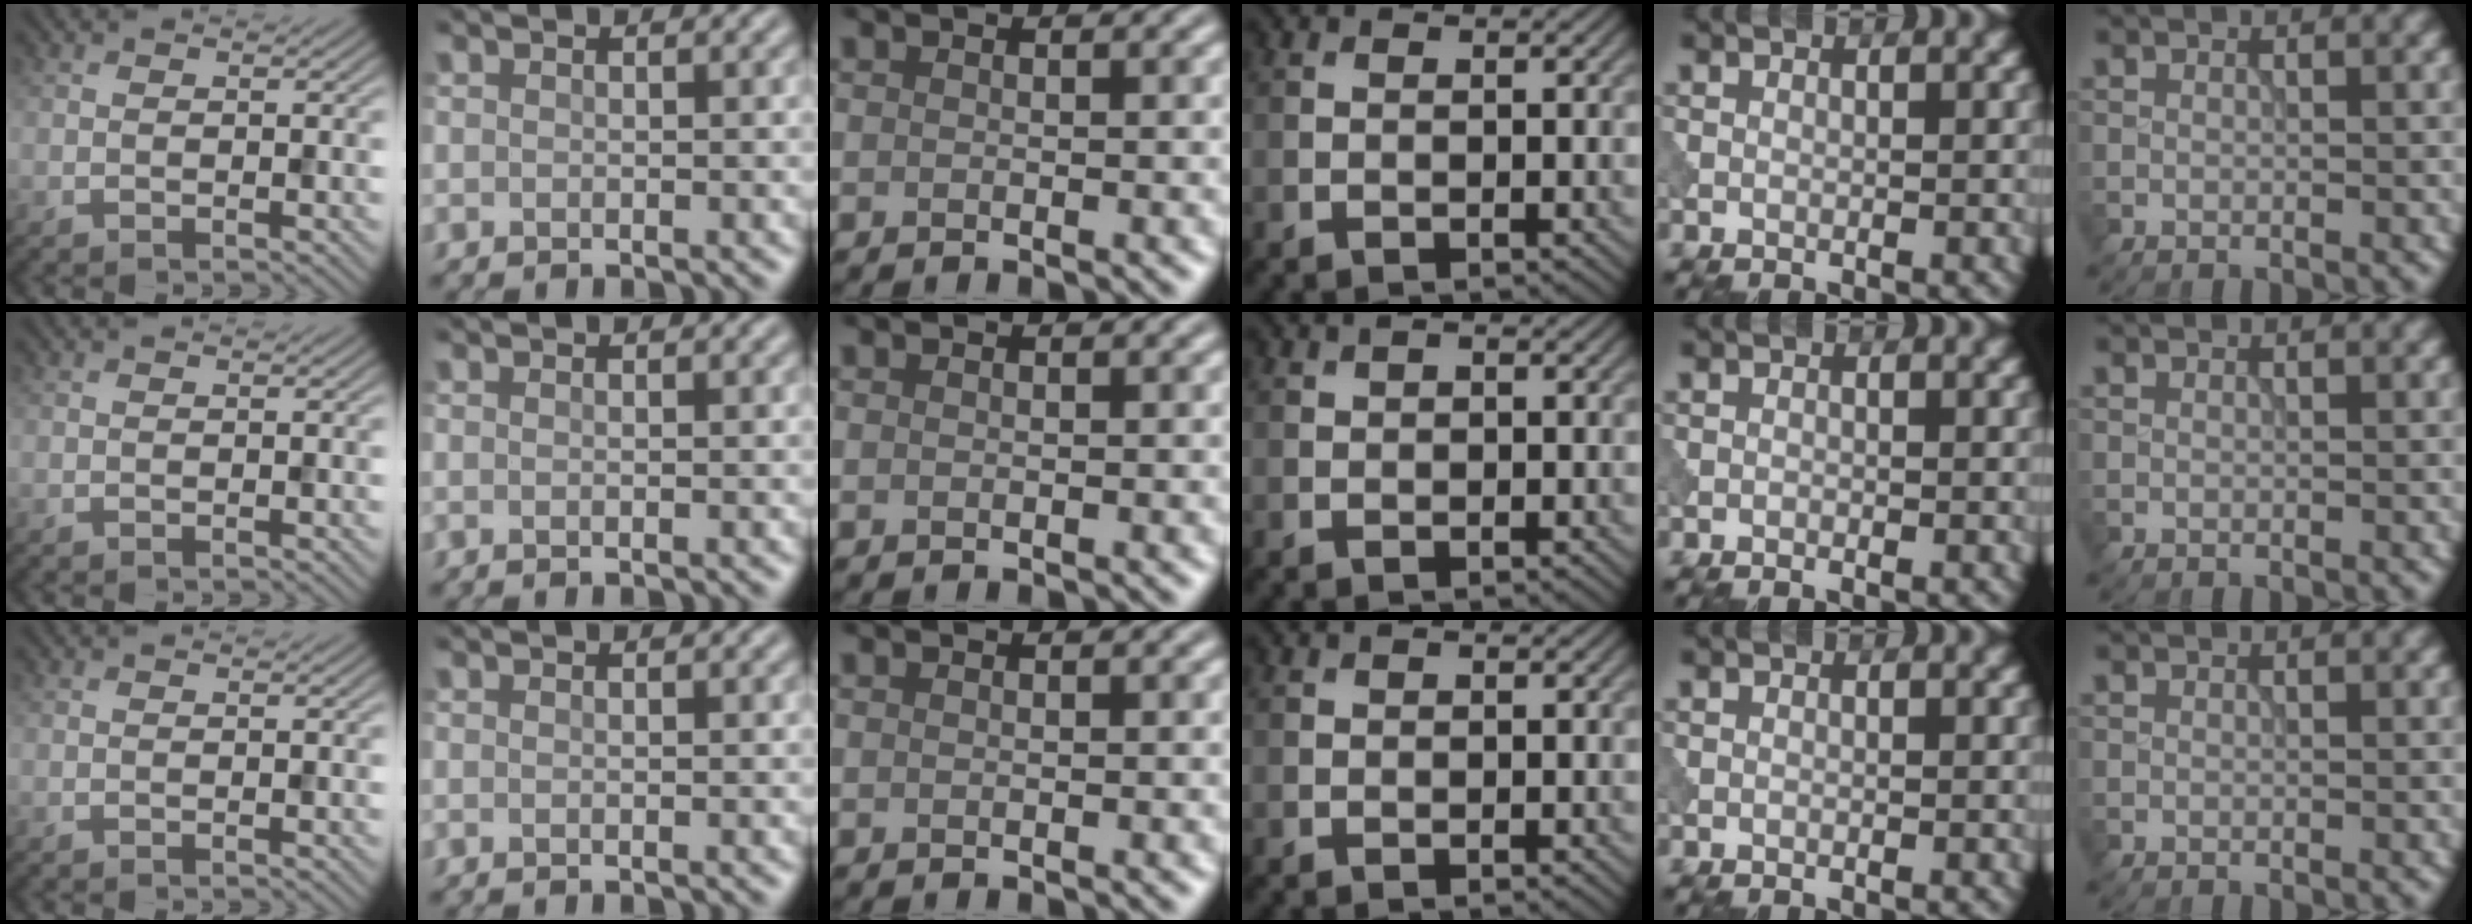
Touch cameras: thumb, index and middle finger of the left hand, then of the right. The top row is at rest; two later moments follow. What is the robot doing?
{"motion": "extract", "object": "peg toy"}